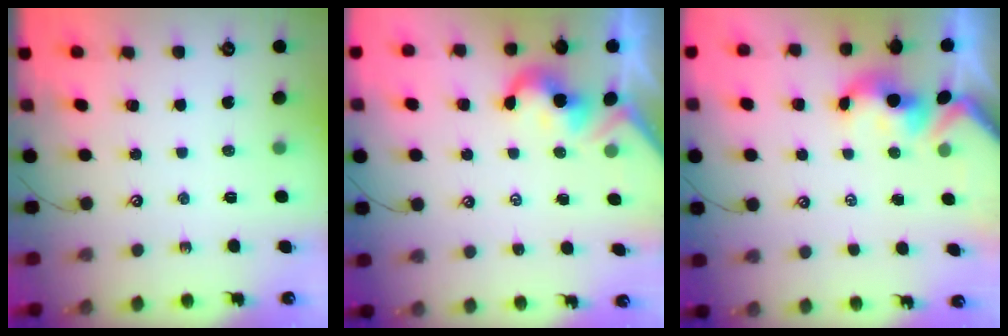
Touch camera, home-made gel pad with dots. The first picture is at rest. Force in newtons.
{"total": 2.0, "press": 1.9, "slide": 0.5}
{"total": 1.6, "press": 1.5, "slide": 0.7}